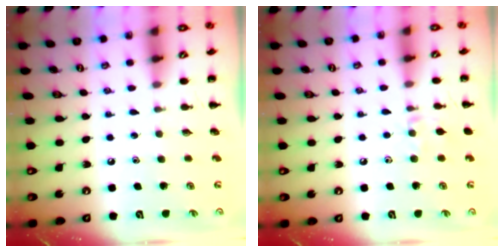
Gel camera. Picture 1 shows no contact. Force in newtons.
{"total": 7.0, "press": 6.9, "slide": 1.3}